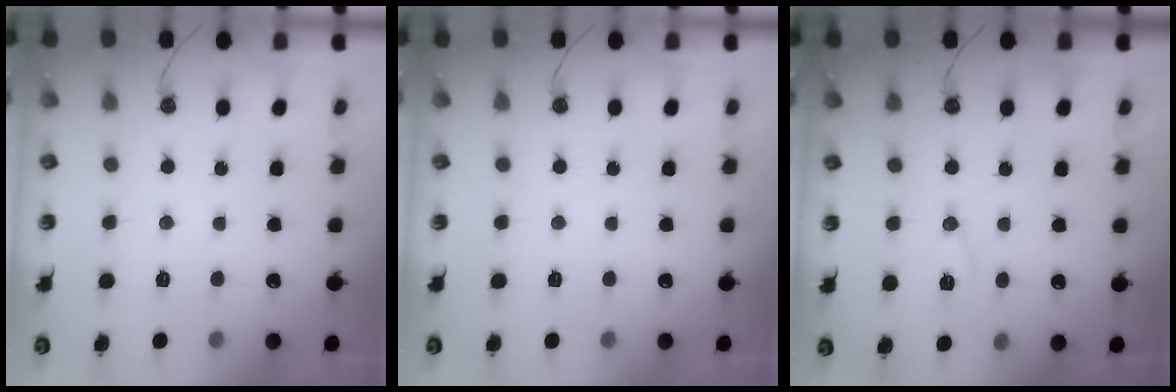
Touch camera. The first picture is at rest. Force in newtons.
{"total": 0.0}
{"total": 7.6, "press": 6.6, "slide": 3.7}